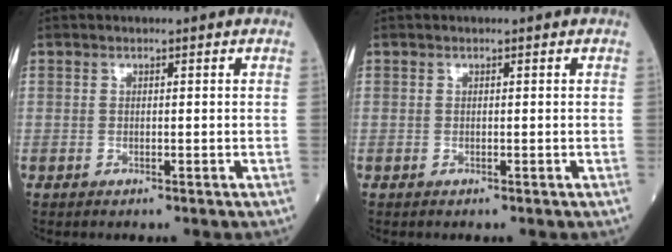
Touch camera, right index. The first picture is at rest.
{"total": 0.0}